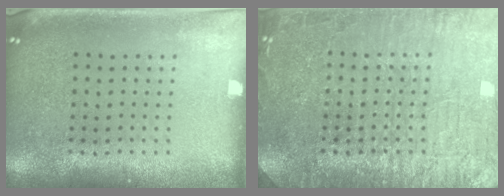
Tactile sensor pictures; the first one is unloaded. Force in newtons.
{"total": 7.1, "press": 7.1, "slide": 1.0}